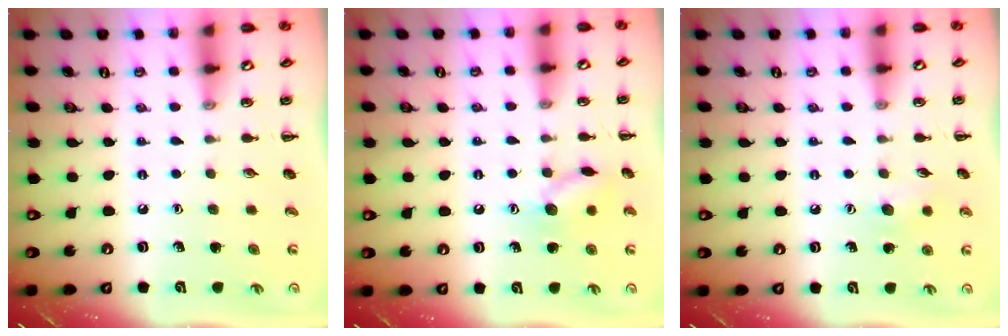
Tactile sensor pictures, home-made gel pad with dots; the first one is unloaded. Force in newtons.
{"total": 9.7, "press": 9.6, "slide": 0.7}
{"total": 5.5, "press": 5.4, "slide": 1.1}